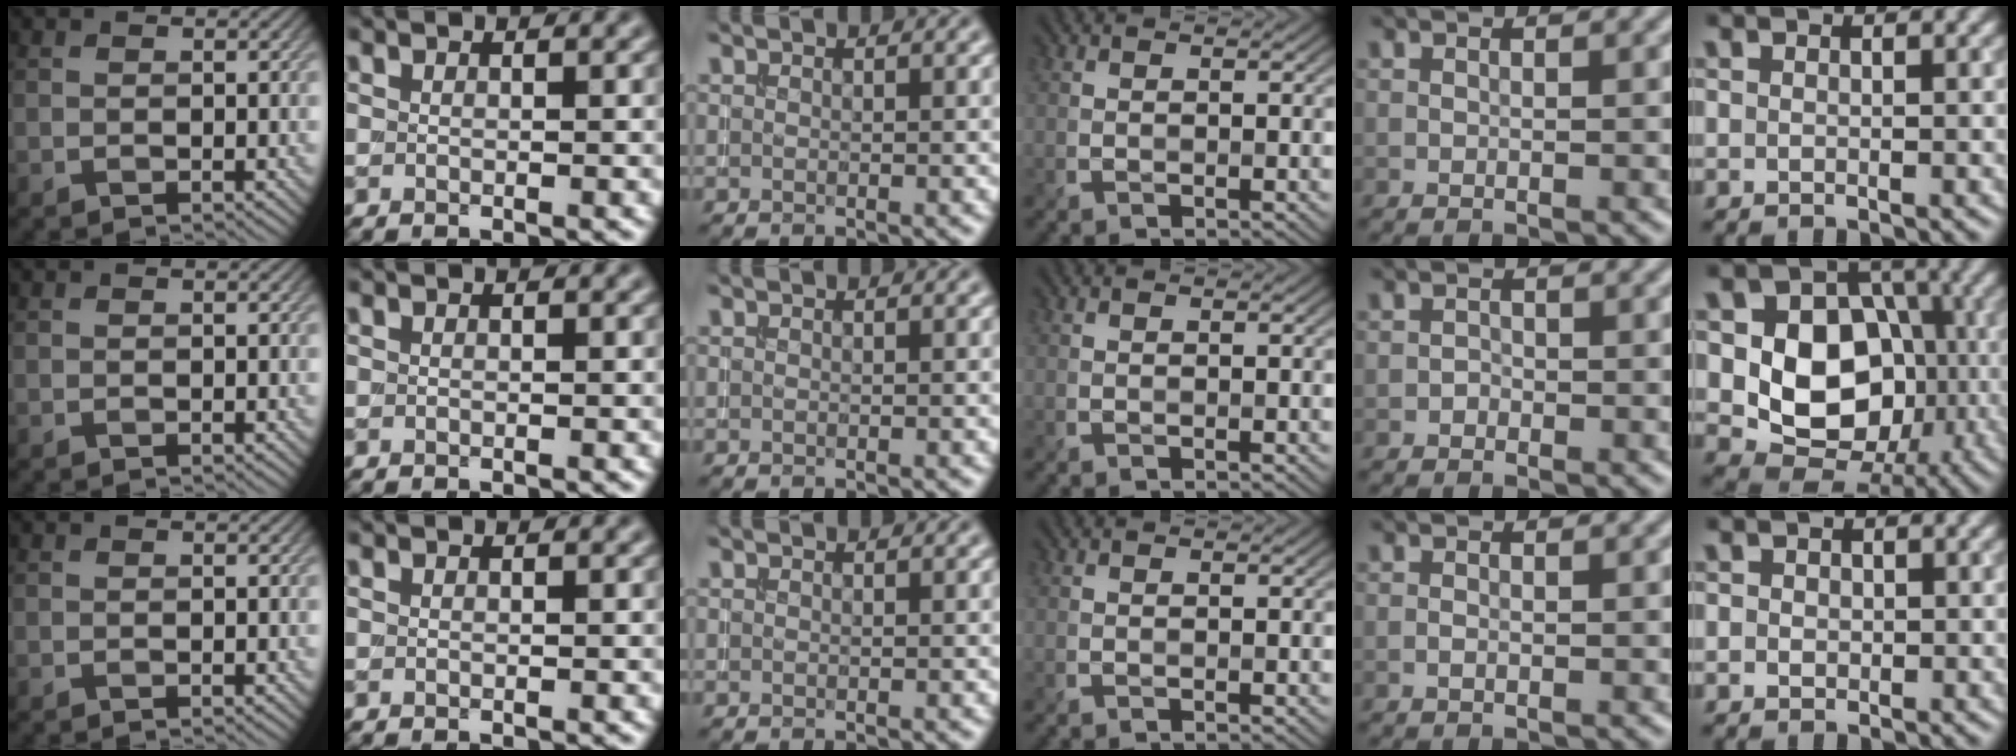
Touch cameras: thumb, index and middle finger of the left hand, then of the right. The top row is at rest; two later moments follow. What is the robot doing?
{"motion": "extract", "object": "drawer"}